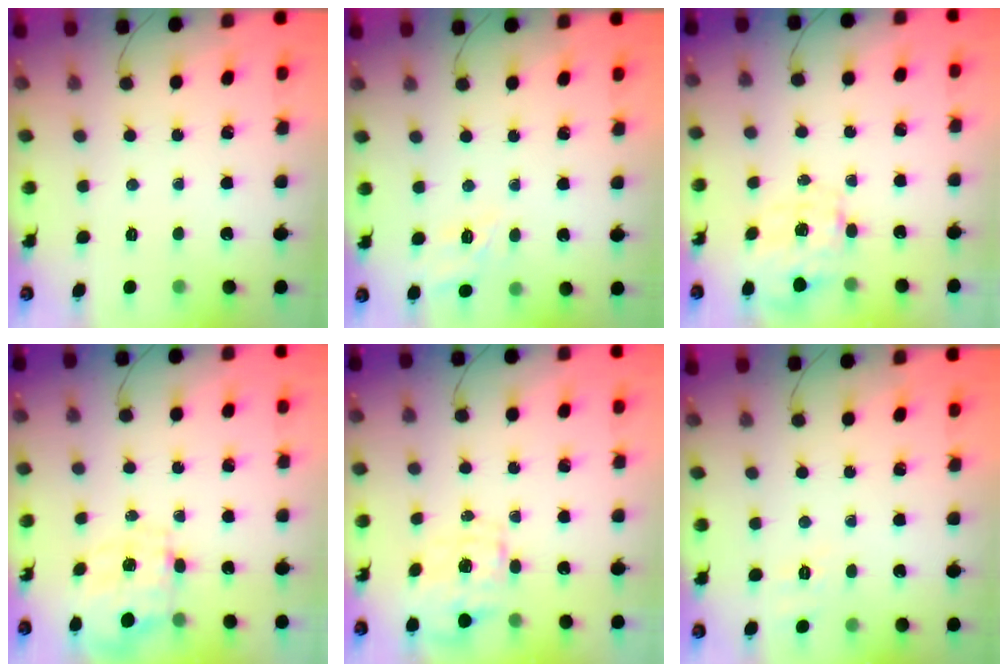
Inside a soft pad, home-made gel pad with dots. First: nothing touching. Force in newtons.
{"total": 4.4, "press": 4.2, "slide": 1.3}
{"total": 3.9, "press": 3.8, "slide": 0.9}
{"total": 3.4, "press": 3.2, "slide": 1.0}
{"total": 1.5, "press": 1.5, "slide": 0.5}
{"total": 1.8, "press": 0.1, "slide": 1.8}